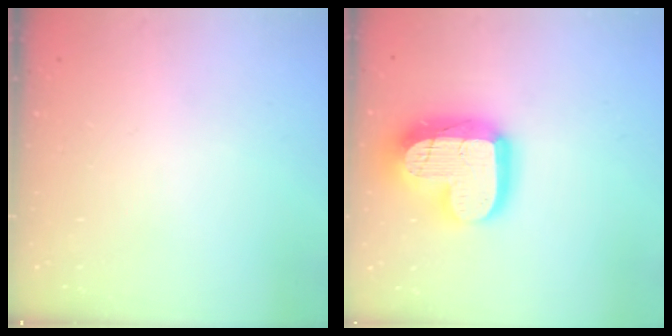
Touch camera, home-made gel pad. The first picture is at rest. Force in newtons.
{"total": 21.7, "press": 21.6, "slide": 1.9}